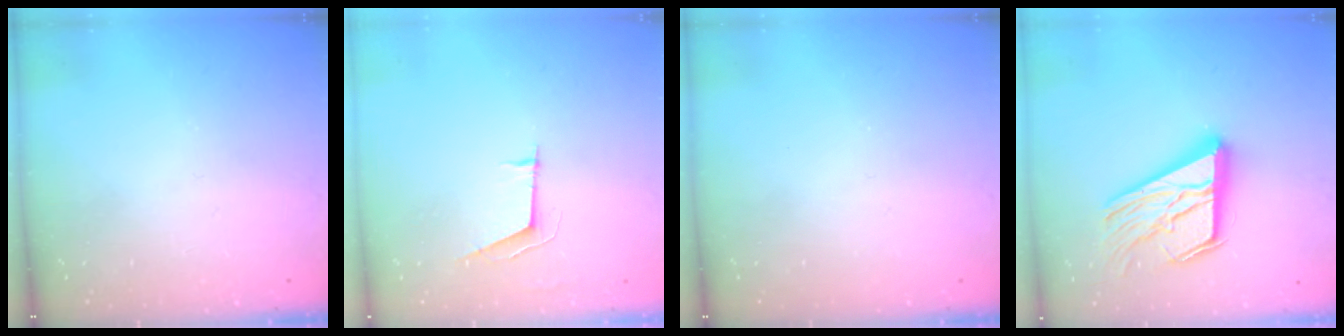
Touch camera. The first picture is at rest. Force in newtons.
{"total": 5.4, "press": 4.9, "slide": 2.4}
{"total": 0.0}
{"total": 20.9, "press": 20.8, "slide": 2.2}